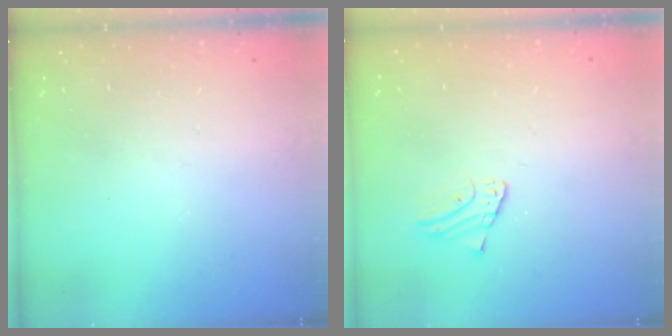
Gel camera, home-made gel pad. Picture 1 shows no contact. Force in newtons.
{"total": 1.9, "press": 1.9, "slide": 0.1}